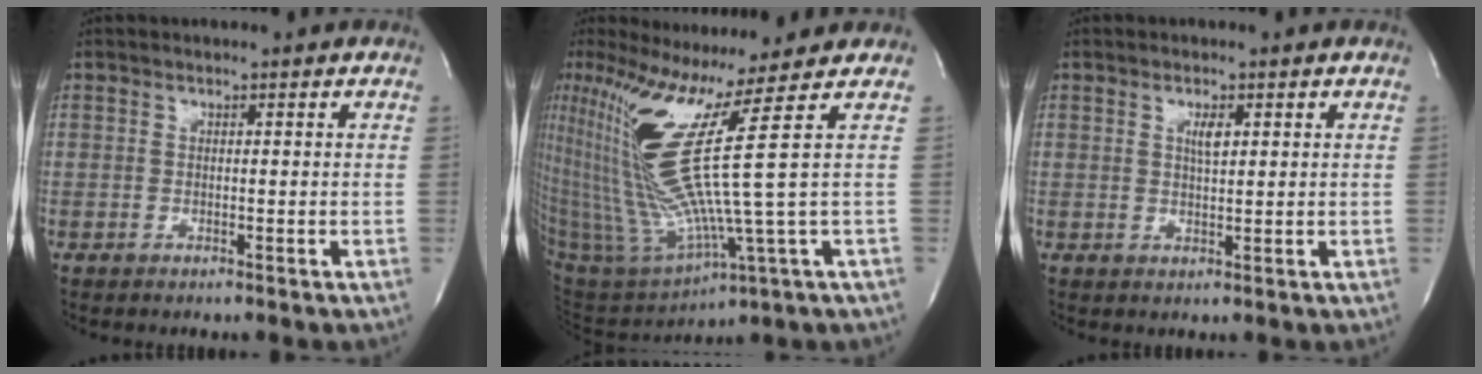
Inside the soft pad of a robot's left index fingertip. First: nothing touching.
{"total": 19.6, "force": [7.6, -2.5, 17.8], "torque": [-0.365, -0.027, 0.143]}
{"total": 2.0, "force": [0.6, 0.5, 1.9], "torque": [-0.040, -0.004, 0.012]}